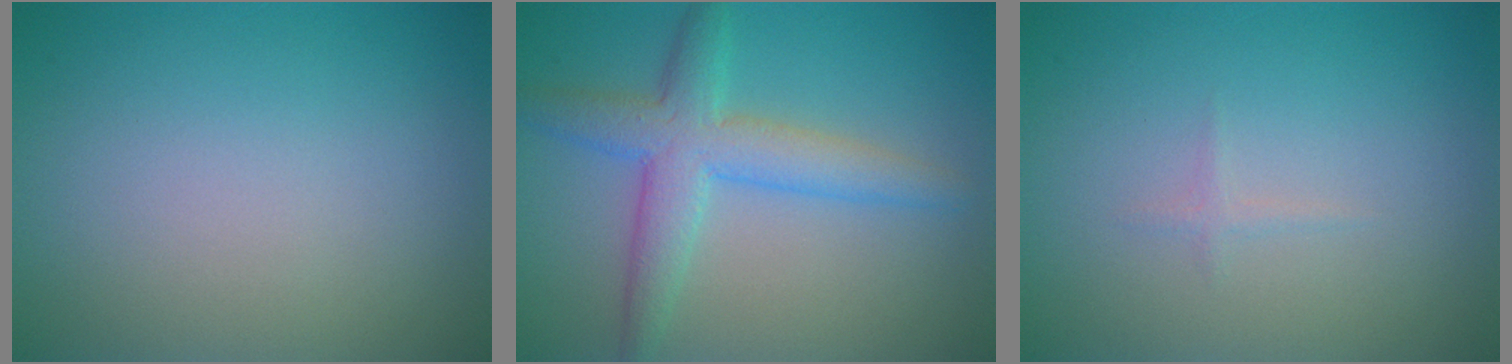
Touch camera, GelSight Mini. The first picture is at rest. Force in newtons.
{"total": 4.4, "press": 4.4, "slide": 0.1}
{"total": 0.5, "press": 0.5, "slide": 0.0}